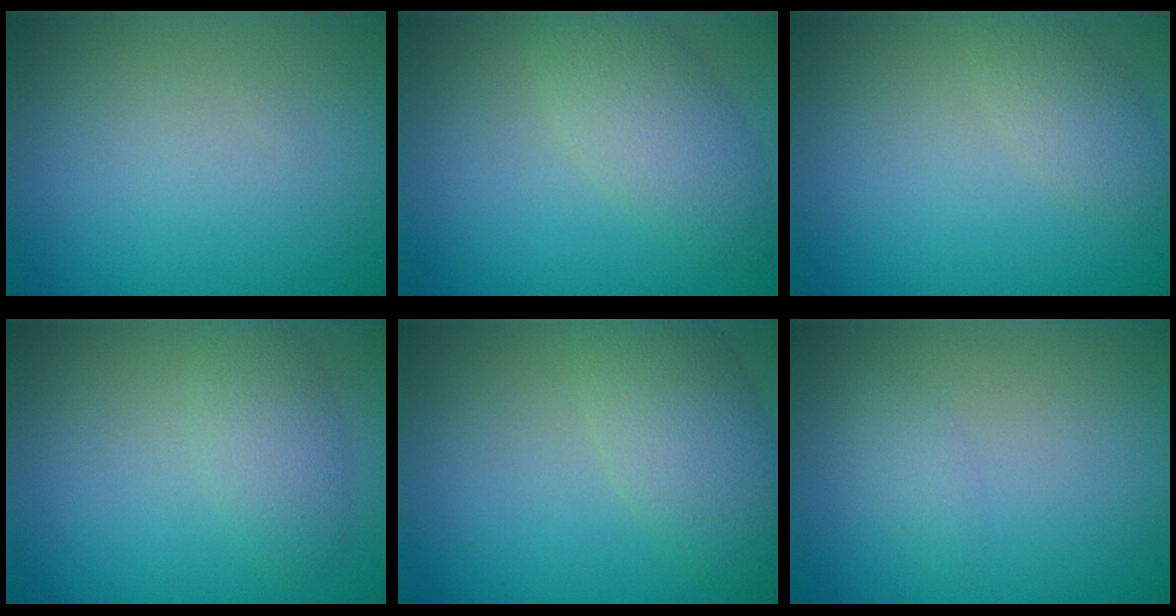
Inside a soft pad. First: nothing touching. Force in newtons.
{"total": 3.9, "press": 3.9, "slide": 0.2}
{"total": 2.0, "press": 2.0, "slide": 0.0}
{"total": 2.7, "press": 2.7, "slide": 0.0}
{"total": 4.3, "press": 4.3, "slide": 0.2}
{"total": 0.9, "press": 0.9, "slide": 0.1}